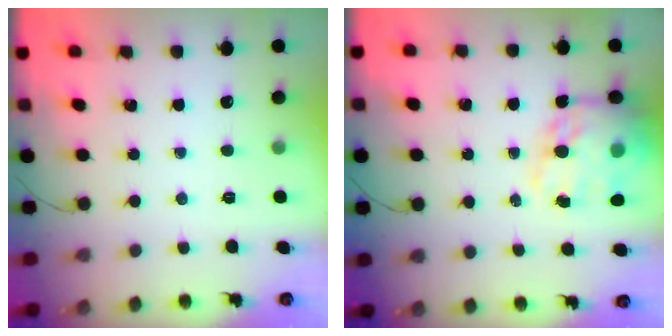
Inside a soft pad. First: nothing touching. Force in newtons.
{"total": 20.6, "press": 20.0, "slide": 4.8}